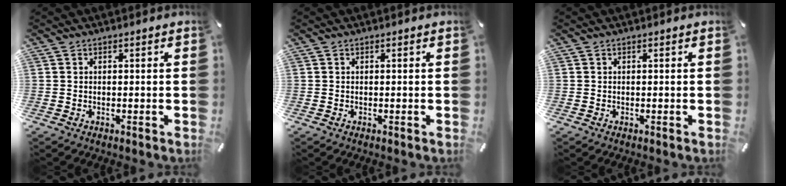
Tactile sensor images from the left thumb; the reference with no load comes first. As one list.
[{"total": 0.0}, {"total": 0.0}]